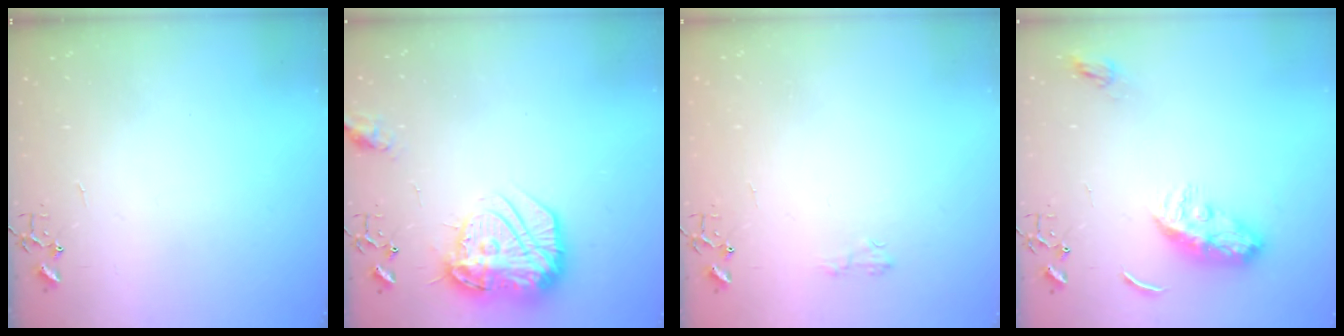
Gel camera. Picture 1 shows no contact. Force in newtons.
{"total": 19.3, "press": 19.2, "slide": 1.6}
{"total": 5.2, "press": 5.2, "slide": 0.7}
{"total": 9.9, "press": 9.9, "slide": 0.1}